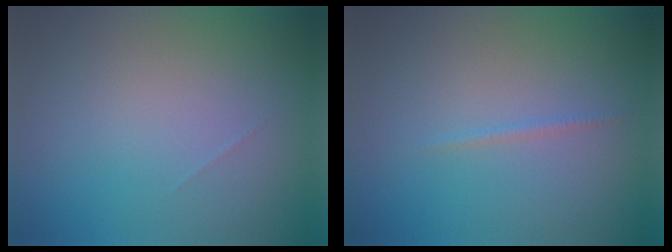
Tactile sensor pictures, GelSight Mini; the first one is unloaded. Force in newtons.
{"total": 0.5, "press": 0.5, "slide": 0.1}